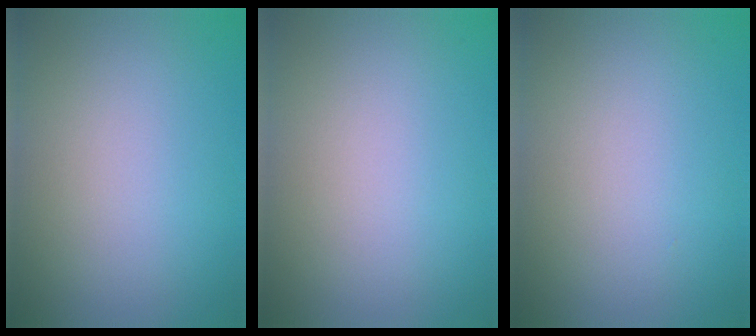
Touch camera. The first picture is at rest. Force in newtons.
{"total": 0.0}
{"total": 0.0}